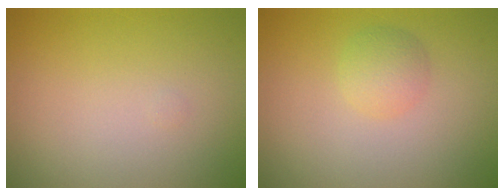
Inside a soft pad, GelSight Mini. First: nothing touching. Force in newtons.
{"total": 1.9, "press": 1.9, "slide": 0.1}